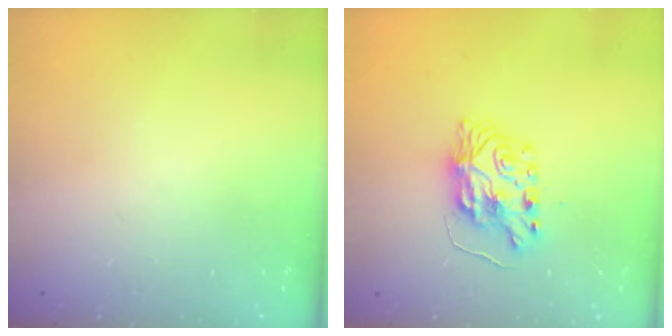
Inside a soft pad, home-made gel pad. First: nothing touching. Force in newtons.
{"total": 8.2, "press": 8.2, "slide": 0.5}